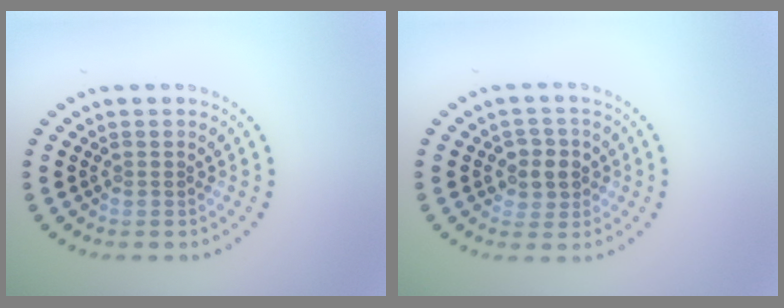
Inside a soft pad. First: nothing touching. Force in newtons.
{"total": 2.6, "press": 2.4, "slide": 0.8}